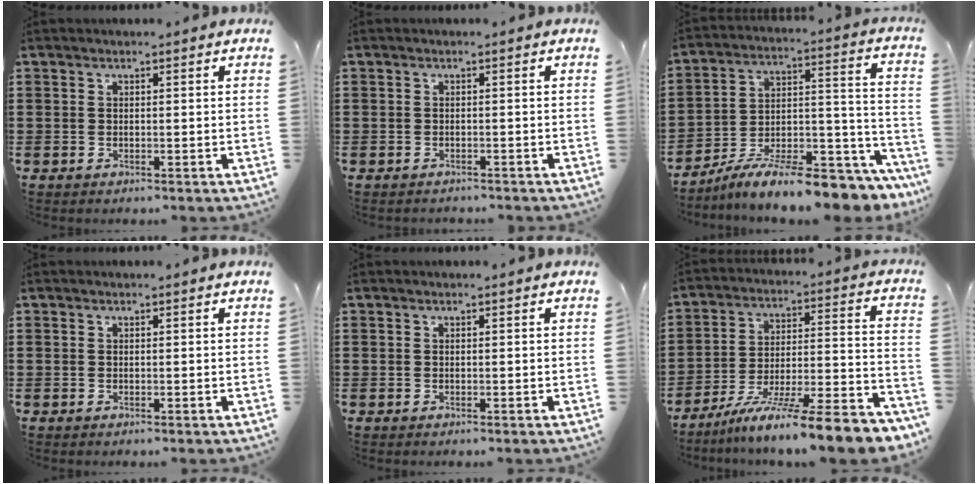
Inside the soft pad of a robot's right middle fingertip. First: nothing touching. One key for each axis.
{"total": 0.9, "fx": -0.8, "fy": 0.3, "fz": -0.2, "tx": 0.003, "ty": 0.004, "tz": -0.019}
{"total": 12.0, "fx": -10.3, "fy": 1.3, "fz": 6.0, "tx": -0.080, "ty": 0.035, "tz": -0.187}
{"total": 0.0}
{"total": 0.0}
{"total": 10.7, "fx": -8.9, "fy": -0.8, "fz": 5.9, "tx": -0.087, "ty": 0.000, "tz": -0.172}